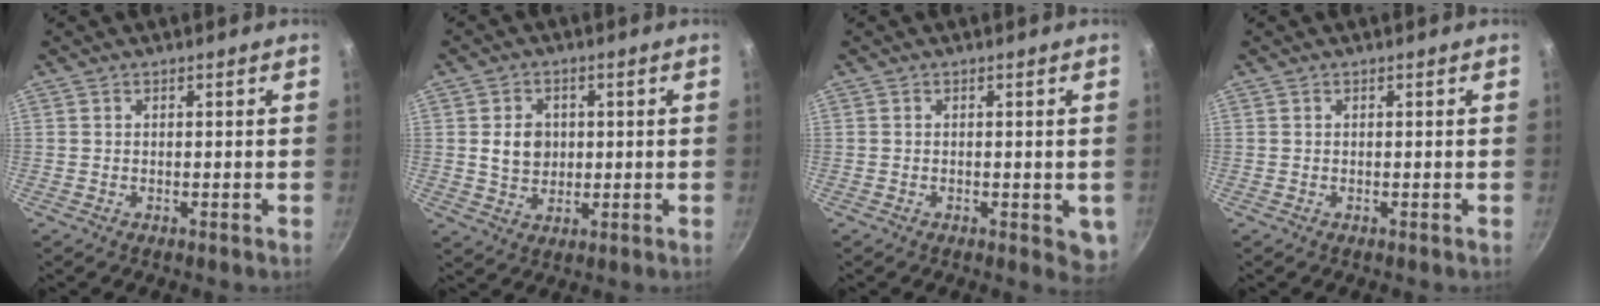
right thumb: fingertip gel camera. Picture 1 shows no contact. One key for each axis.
{"total": 6.1, "fx": 0.7, "fy": 4.9, "fz": 3.5, "tx": -0.037, "ty": -0.002, "tz": 0.014}
{"total": 4.1, "fx": -0.8, "fy": 2.1, "fz": 3.4, "tx": -0.031, "ty": -0.007, "tz": -0.009}
{"total": 0.0}